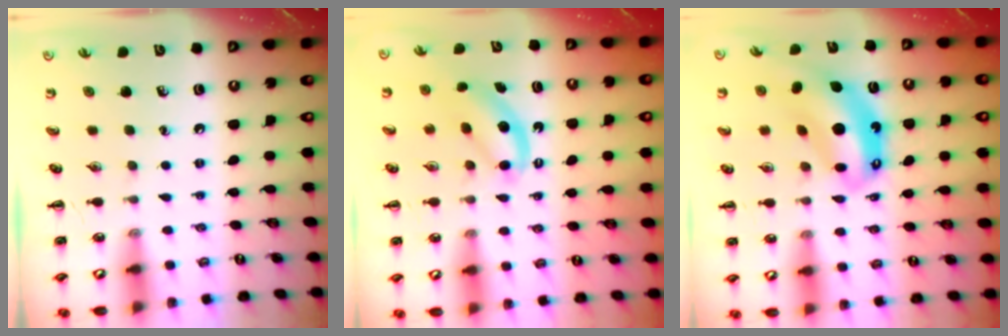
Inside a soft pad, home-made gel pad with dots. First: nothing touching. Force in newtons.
{"total": 5.3, "press": 5.2, "slide": 1.1}
{"total": 10.6, "press": 10.2, "slide": 2.9}